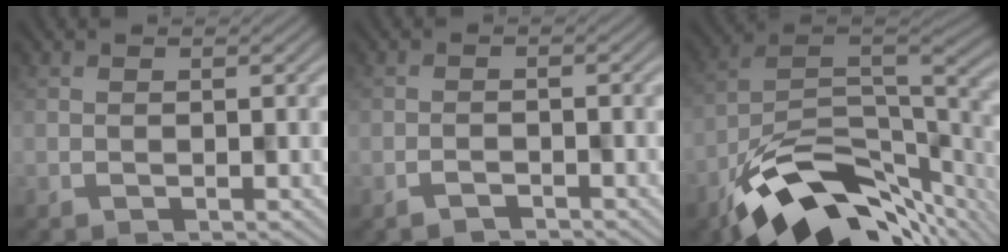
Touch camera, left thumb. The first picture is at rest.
{"total": 1.2, "force": [-1.1, 0.2, 0.3], "torque": [-0.006, 0.003, -0.022]}
{"total": 14.1, "force": [-8.3, 6.3, 9.6], "torque": [-0.187, -0.022, -0.131]}